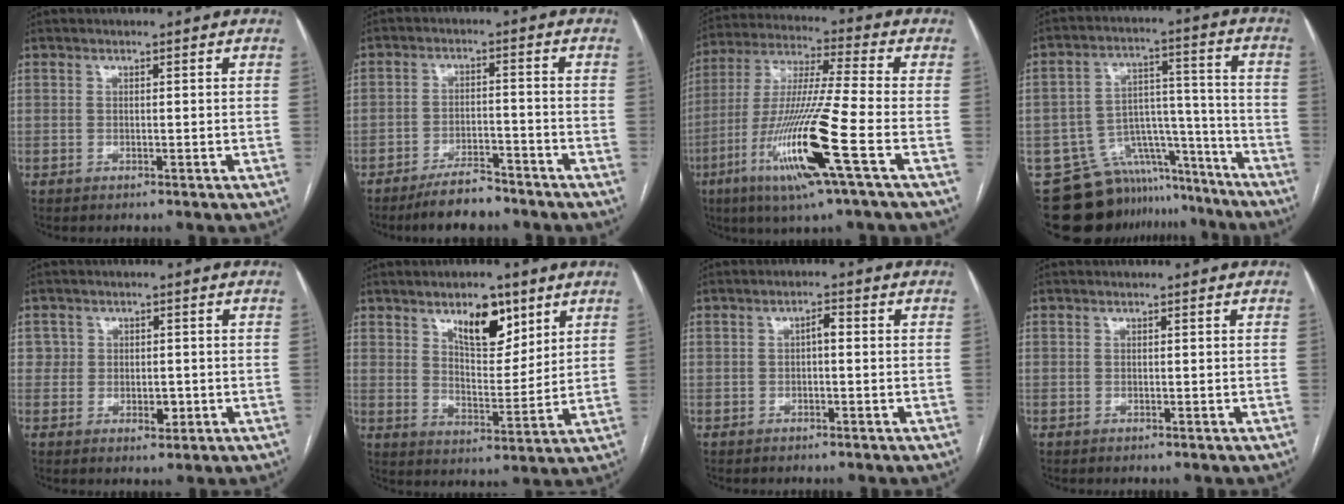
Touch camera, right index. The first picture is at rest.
{"total": 6.2, "force": [-5.3, 1.7, 2.6], "torque": [-0.047, -0.004, -0.090]}
{"total": 17.2, "force": [-6.7, -0.7, 15.9], "torque": [-0.332, -0.026, -0.129]}
{"total": 16.2, "force": [-14.1, 7.6, 2.3], "torque": [-0.028, 0.067, -0.201]}
{"total": 3.2, "force": [-0.2, 2.9, 1.4], "torque": [-0.007, 0.005, 0.001]}
{"total": 9.3, "force": [5.7, 3.8, 6.3], "torque": [-0.105, -0.003, 0.099]}
{"total": 1.8, "force": [0.1, 0.6, 1.7], "torque": [-0.029, 0.010, 0.003]}
{"total": 0.0}